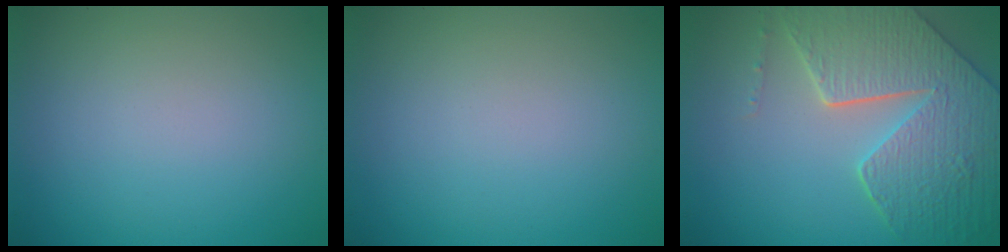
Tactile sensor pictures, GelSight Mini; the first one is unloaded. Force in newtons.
{"total": 0.0}
{"total": 8.4, "press": 6.1, "slide": 5.8}